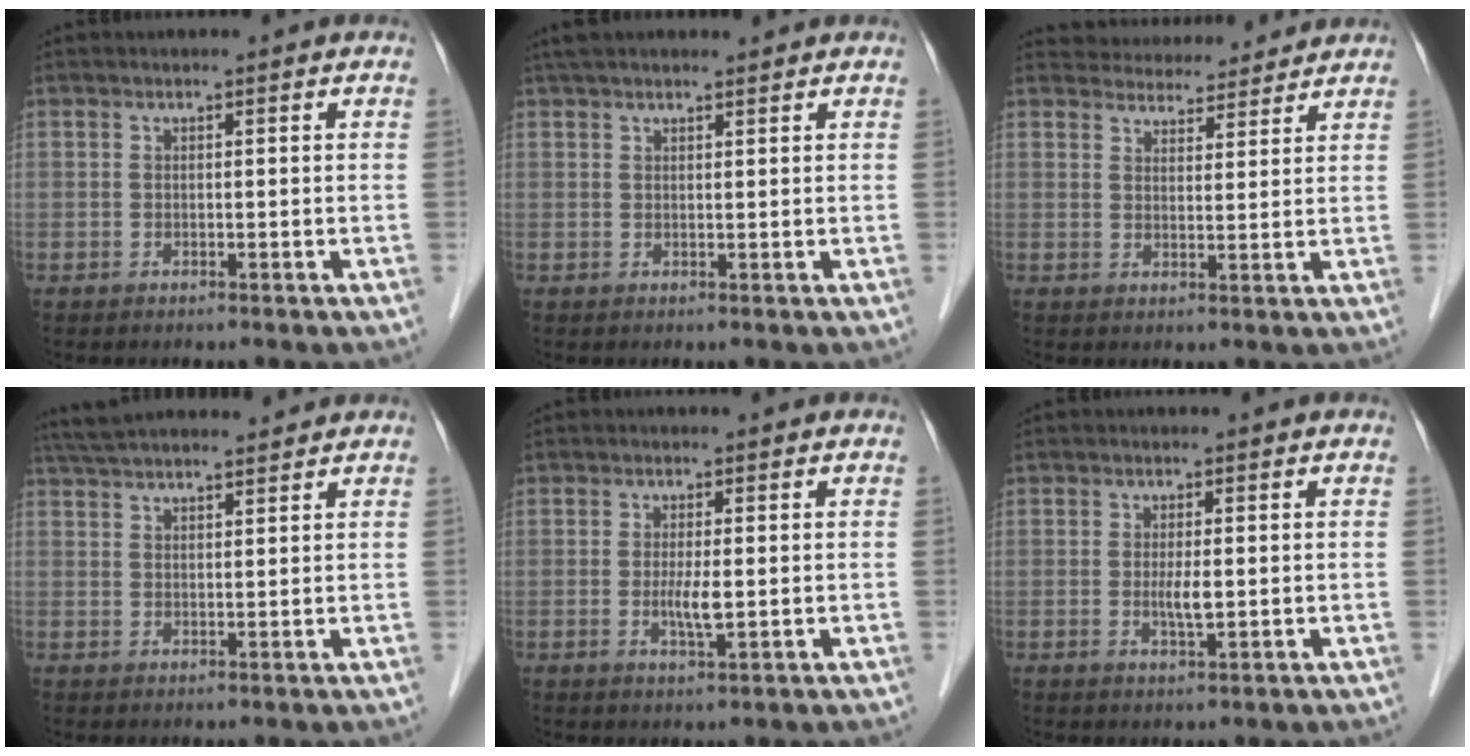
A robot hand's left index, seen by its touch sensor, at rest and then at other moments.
{"total": 7.0, "force": [6.0, 1.2, 3.4], "torque": [-0.053, 0.036, 0.094]}
{"total": 8.7, "force": [8.4, 2.0, 1.0], "torque": [-0.004, 0.015, 0.108]}
{"total": 13.3, "force": [12.0, 2.0, 5.4], "torque": [-0.093, 0.042, 0.190]}
{"total": 3.1, "force": [-0.2, 0.5, 3.1], "torque": [-0.062, -0.006, -0.001]}
{"total": 2.6, "force": [0.0, 0.5, 2.5], "torque": [-0.051, -0.004, 0.000]}